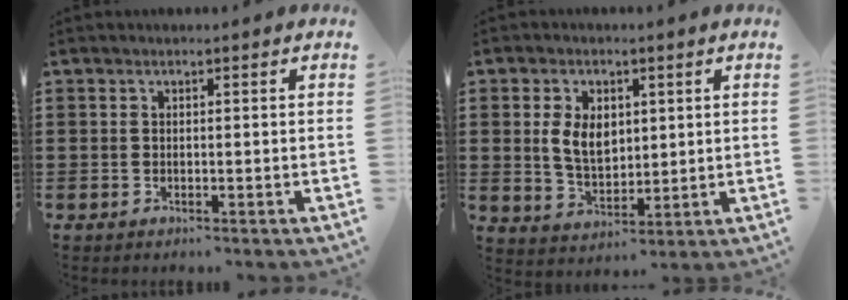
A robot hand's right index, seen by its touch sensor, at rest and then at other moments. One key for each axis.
{"total": 6.5, "fx": 1.1, "fy": 4.3, "fz": 4.7, "tx": -0.108, "ty": 0.006, "tz": 0.014}